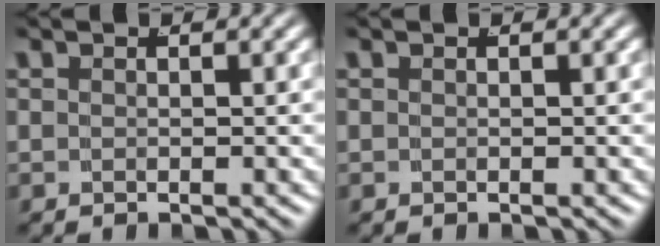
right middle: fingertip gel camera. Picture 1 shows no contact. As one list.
[{"total": 0.0}]